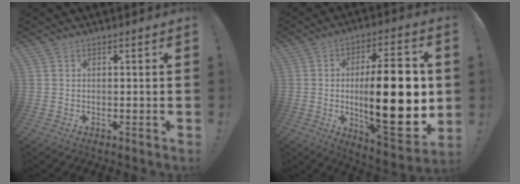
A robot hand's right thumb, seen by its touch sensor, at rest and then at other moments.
{"total": 26.4, "force": [-0.1, 8.9, 24.9], "torque": [-0.409, -0.012, -0.002]}